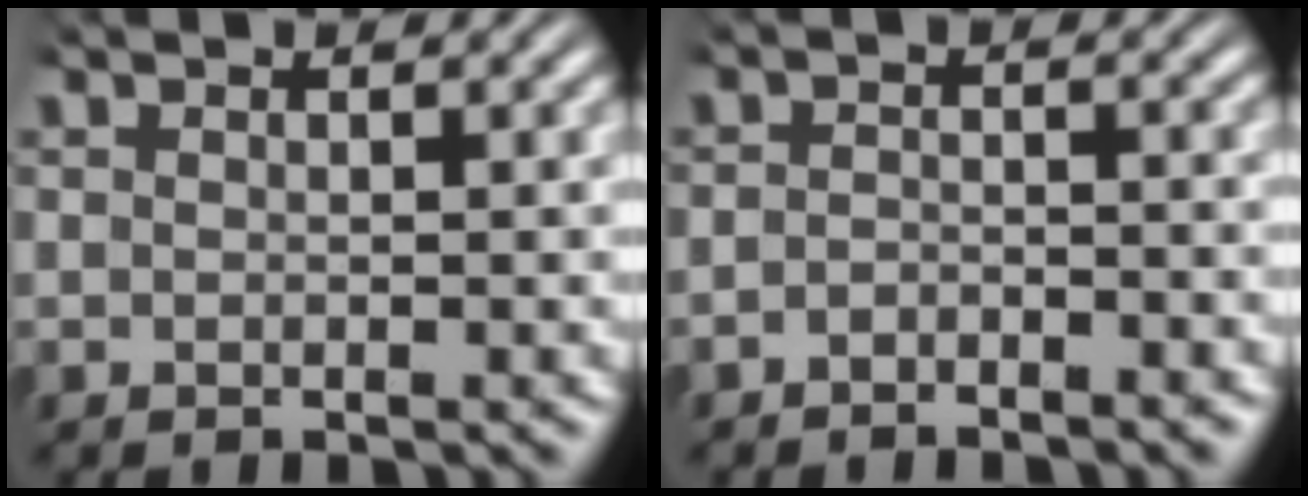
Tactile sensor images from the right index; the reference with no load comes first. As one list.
[{"total": 2.2, "force": [-2.1, 0.5, 0.0], "torque": [0.001, -0.006, -0.038]}]